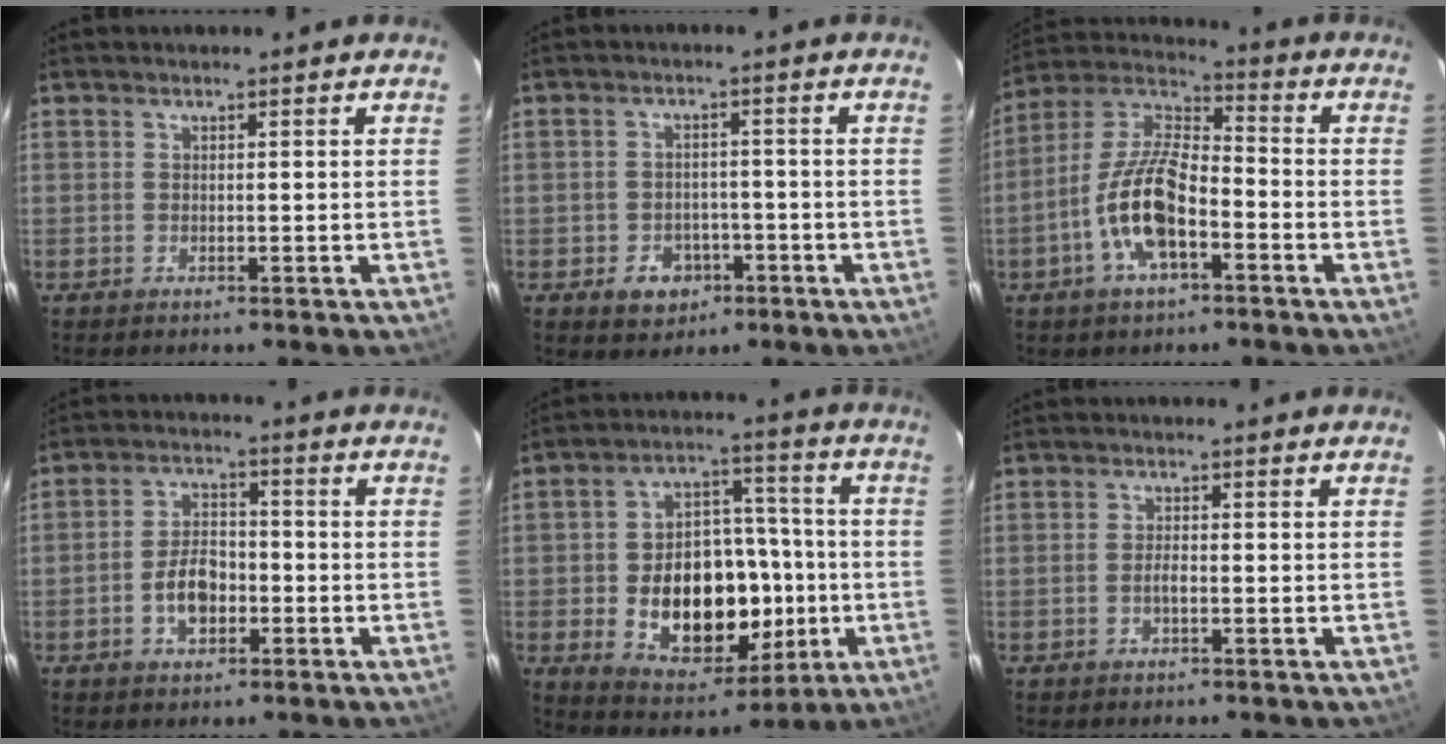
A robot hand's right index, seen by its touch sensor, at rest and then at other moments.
{"total": 5.8, "force": [-2.8, 4.8, 1.9], "torque": [-0.051, 0.013, -0.023]}
{"total": 13.6, "force": [-5.2, 5.3, 11.4], "torque": [-0.239, 0.003, -0.101]}
{"total": 6.9, "force": [-2.4, 4.1, 5.0], "torque": [-0.098, 0.015, -0.036]}
{"total": 19.6, "force": [-3.7, 13.0, 14.2], "torque": [-0.270, 0.023, -0.031]}
{"total": 1.5, "force": [-0.6, 0.5, 1.3], "torque": [-0.027, 0.002, -0.012]}